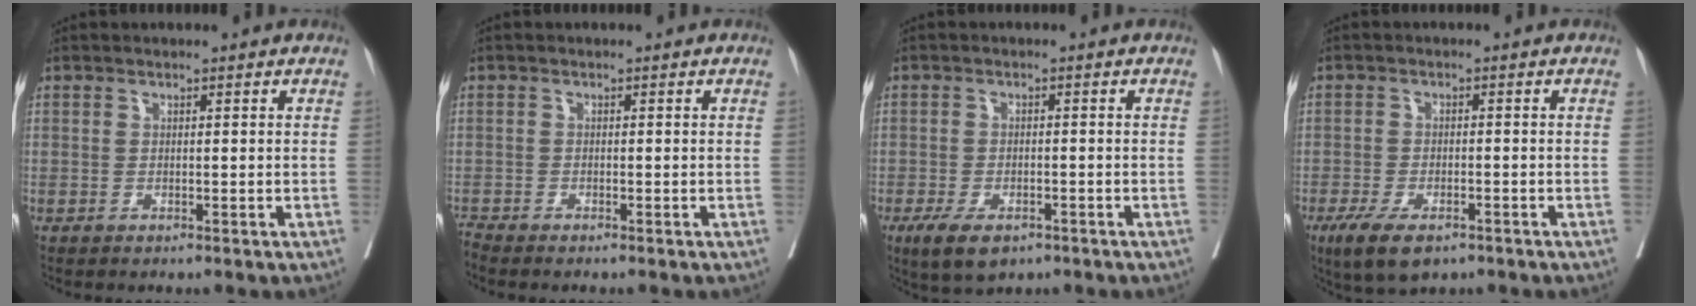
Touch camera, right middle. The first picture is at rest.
{"total": 1.1, "force": [-0.7, -0.8, -0.3], "torque": [0.003, -0.005, -0.020]}
{"total": 6.2, "force": [-3.9, 2.5, 4.1], "torque": [-0.069, -0.011, -0.066]}
{"total": 7.0, "force": [-4.6, 2.4, 4.8], "torque": [-0.082, -0.015, -0.076]}